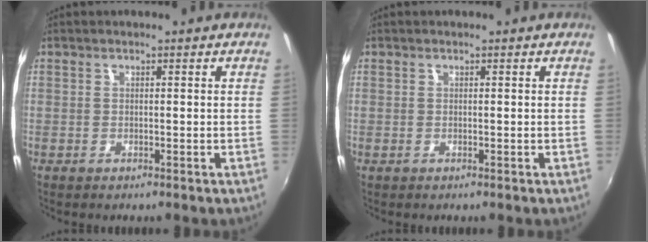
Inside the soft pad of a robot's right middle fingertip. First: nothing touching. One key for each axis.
{"total": 0.0}